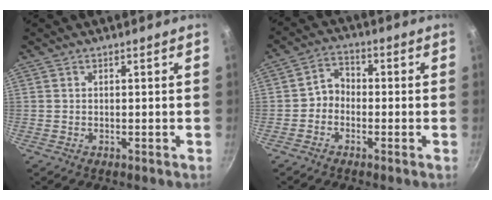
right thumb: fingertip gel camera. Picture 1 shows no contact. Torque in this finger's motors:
{"motor_torque": [-0.24, -0.26, -0.01, 0.15, 0.10]}